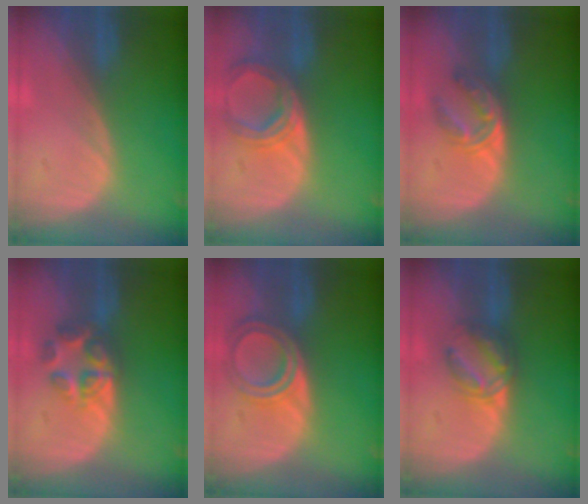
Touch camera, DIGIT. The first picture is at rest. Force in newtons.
{"total": 7.0, "press": 6.5, "slide": 2.7}
{"total": 5.9, "press": 4.8, "slide": 3.4}
{"total": 6.4, "press": 5.5, "slide": 3.2}
{"total": 6.5, "press": 5.8, "slide": 2.9}
{"total": 5.9, "press": 5.3, "slide": 2.6}